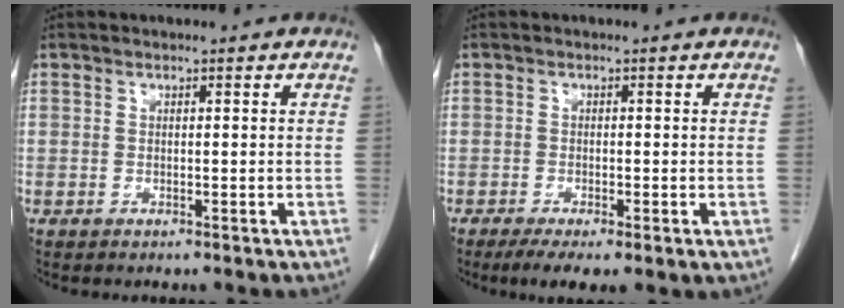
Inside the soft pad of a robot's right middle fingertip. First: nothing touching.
{"total": 5.9, "force": [-3.2, 1.7, 4.6], "torque": [-0.068, -0.015, -0.051]}